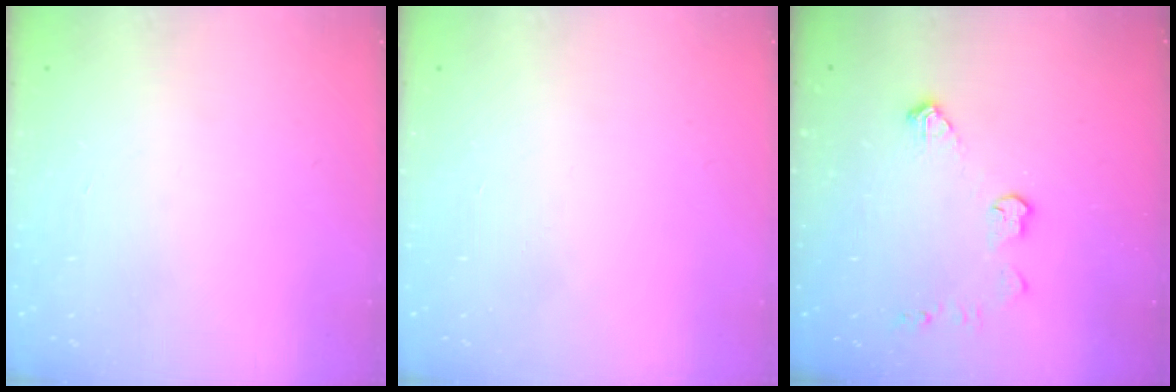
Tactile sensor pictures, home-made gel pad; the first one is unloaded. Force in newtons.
{"total": 0.0}
{"total": 7.1, "press": 7.1, "slide": 0.2}